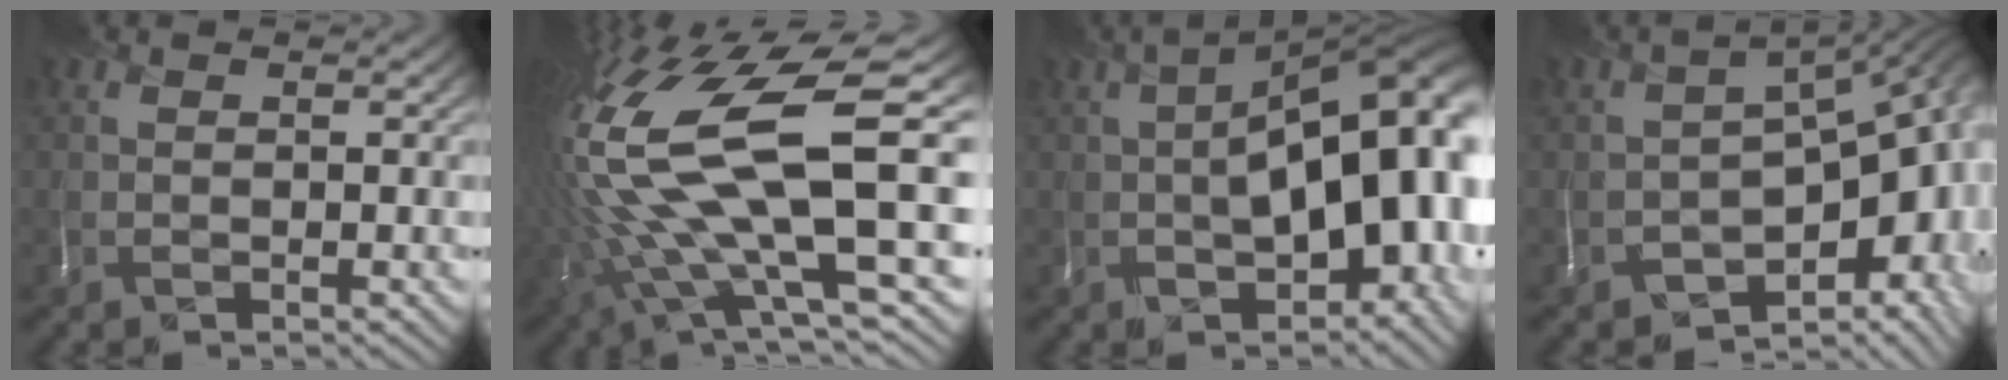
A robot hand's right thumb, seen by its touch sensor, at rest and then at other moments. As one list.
[{"total": 18.3, "force": [1.1, 6.2, 17.2], "torque": [-0.357, -0.029, 0.037]}, {"total": 16.6, "force": [-1.1, 7.9, 14.5], "torque": [-0.210, -0.006, -0.016]}, {"total": 12.1, "force": [-4.2, 6.2, 9.6], "torque": [-0.125, -0.031, -0.045]}]